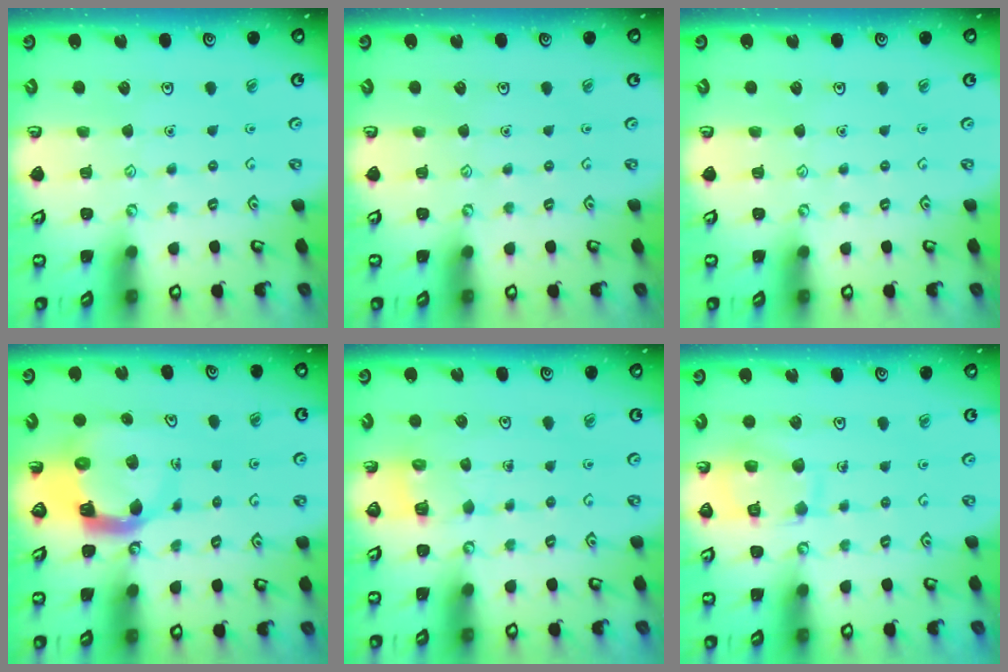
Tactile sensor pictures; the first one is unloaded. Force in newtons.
{"total": 0.0}
{"total": 0.0}
{"total": 6.7, "press": 6.6, "slide": 1.0}
{"total": 2.5, "press": 2.5, "slide": 0.1}
{"total": 11.5, "press": 11.5, "slide": 1.0}